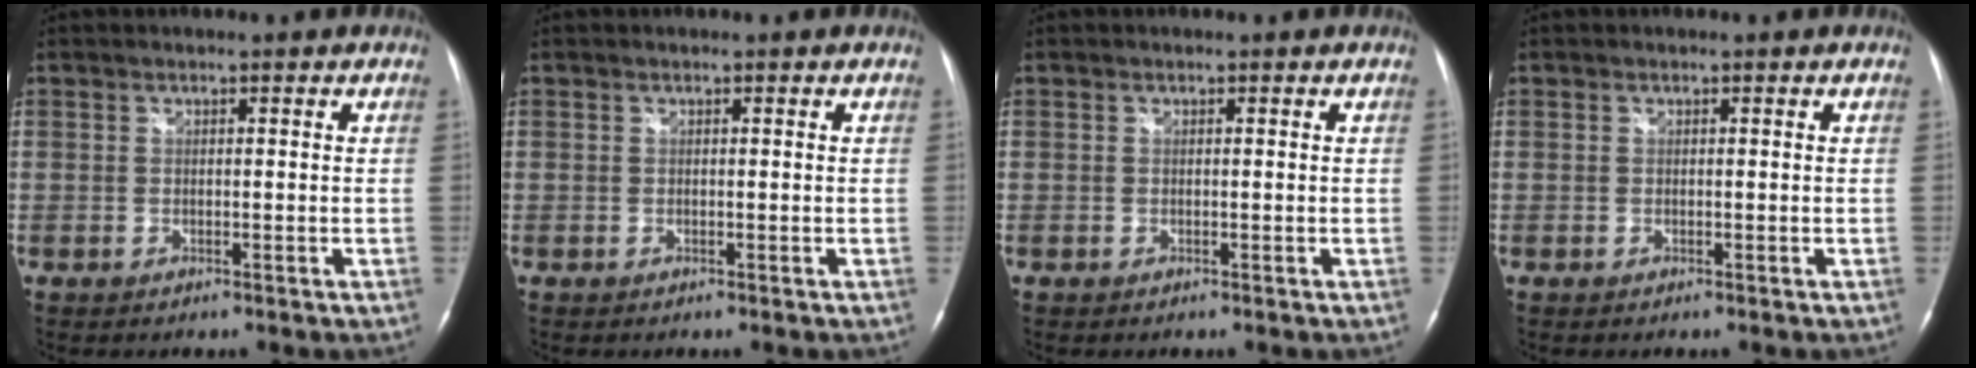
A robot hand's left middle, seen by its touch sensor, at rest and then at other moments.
{"total": 0.0}
{"total": 0.0}
{"total": 0.0}